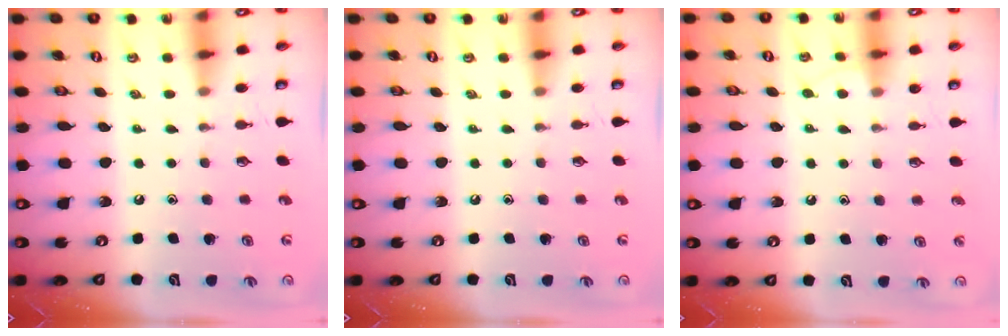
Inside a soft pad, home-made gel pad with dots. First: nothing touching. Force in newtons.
{"total": 0.0}
{"total": 4.3, "press": 4.2, "slide": 0.5}